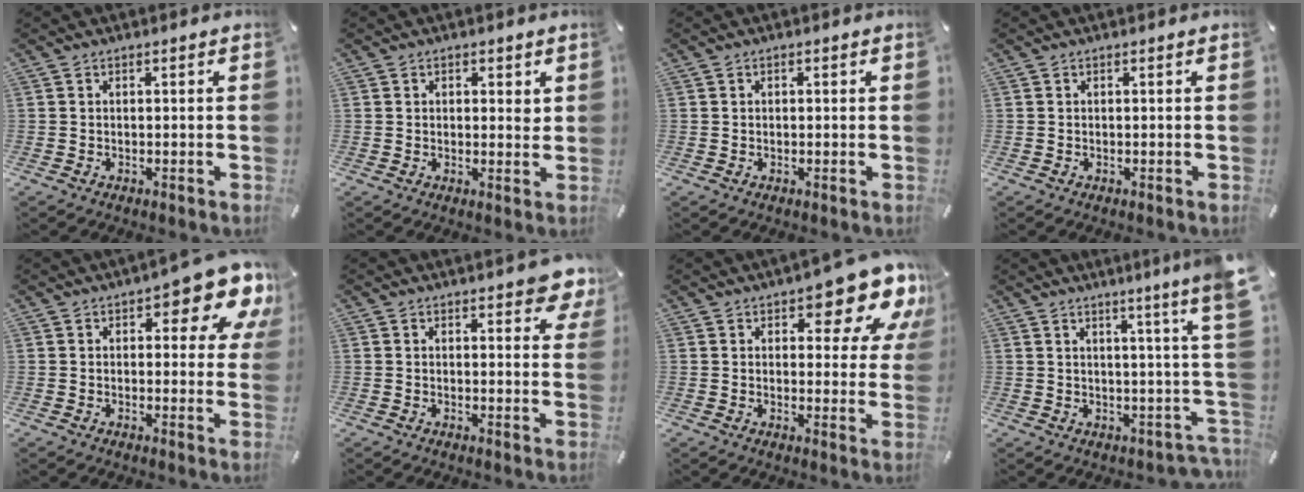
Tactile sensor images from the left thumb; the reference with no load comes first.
{"total": 2.0, "force": [1.0, 1.4, 1.1], "torque": [0.002, -0.006, 0.012]}
{"total": 0.6, "force": [0.1, 0.5, 0.2], "torque": [-0.002, 0.005, 0.000]}
{"total": 0.0}
{"total": 12.5, "force": [6.9, 4.9, 9.2], "torque": [-0.114, -0.044, 0.113]}
{"total": 6.0, "force": [4.3, 2.3, 3.5], "torque": [-0.039, -0.025, 0.072]}
{"total": 13.2, "force": [8.0, 5.6, 8.8], "torque": [-0.095, -0.057, 0.132]}
{"total": 9.2, "force": [4.3, -0.7, 8.1], "torque": [-0.118, -0.044, 0.065]}